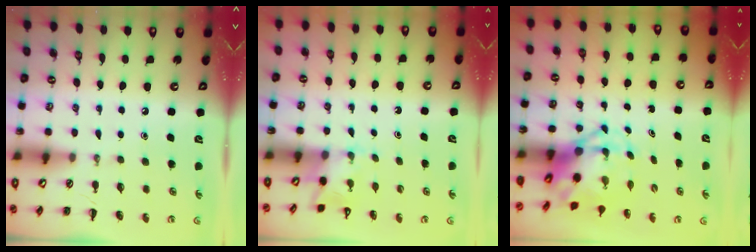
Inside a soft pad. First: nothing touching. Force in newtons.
{"total": 3.1, "press": 3.0, "slide": 0.8}
{"total": 3.8, "press": 3.7, "slide": 1.0}